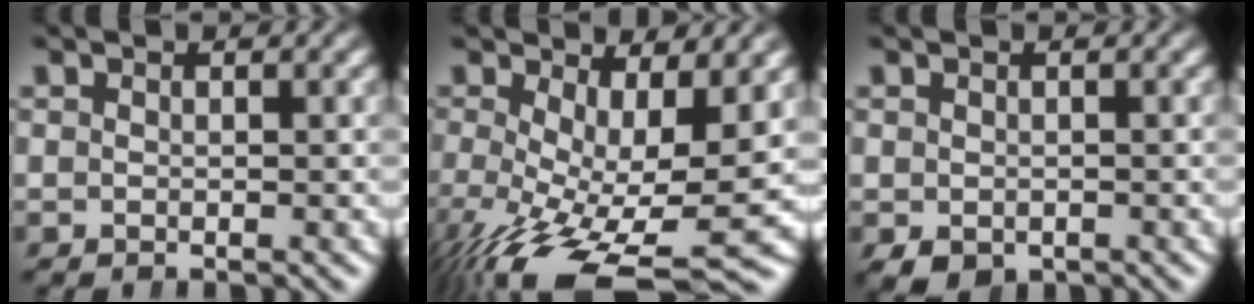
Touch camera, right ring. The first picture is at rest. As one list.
[{"total": 9.5, "force": [-3.9, 4.5, 7.4], "torque": [-0.143, -0.068, -0.027]}, {"total": 2.4, "force": [-1.7, 1.4, 1.0], "torque": [-0.021, -0.020, -0.013]}]